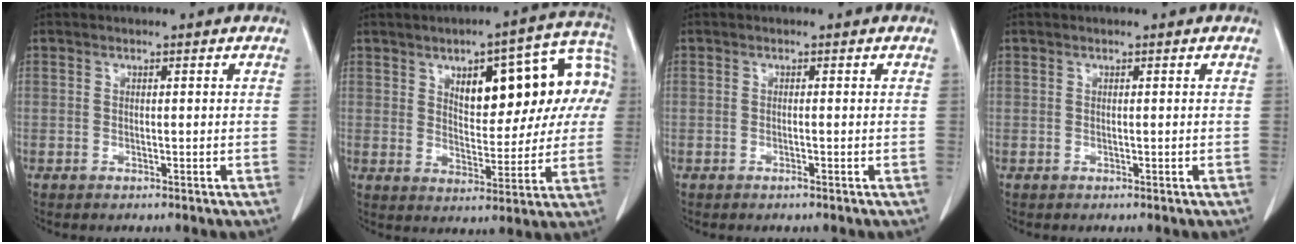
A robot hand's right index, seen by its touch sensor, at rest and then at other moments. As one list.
[{"total": 15.3, "force": [4.0, 6.4, 13.4], "torque": [-0.170, 0.045, 0.056]}, {"total": 0.5, "force": [-0.3, -0.1, 0.4], "torque": [-0.005, 0.002, -0.007]}, {"total": 0.0}]